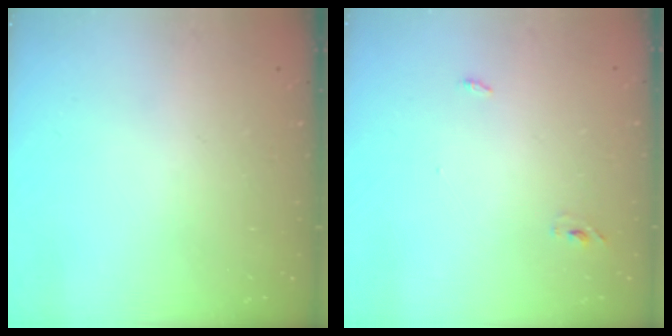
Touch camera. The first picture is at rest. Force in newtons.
{"total": 2.9, "press": 2.7, "slide": 1.0}